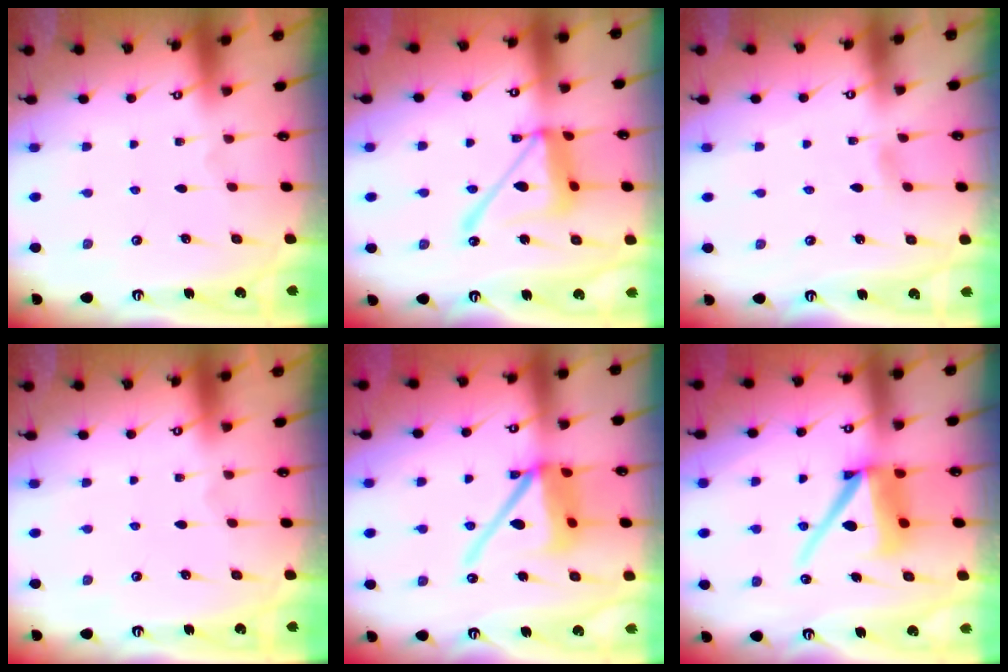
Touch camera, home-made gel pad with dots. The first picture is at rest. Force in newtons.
{"total": 16.0, "press": 16.0, "slide": 1.4}
{"total": 2.4, "press": 2.4, "slide": 0.4}
{"total": 0.0}
{"total": 15.3, "press": 15.2, "slide": 1.9}
{"total": 12.5, "press": 12.4, "slide": 1.5}